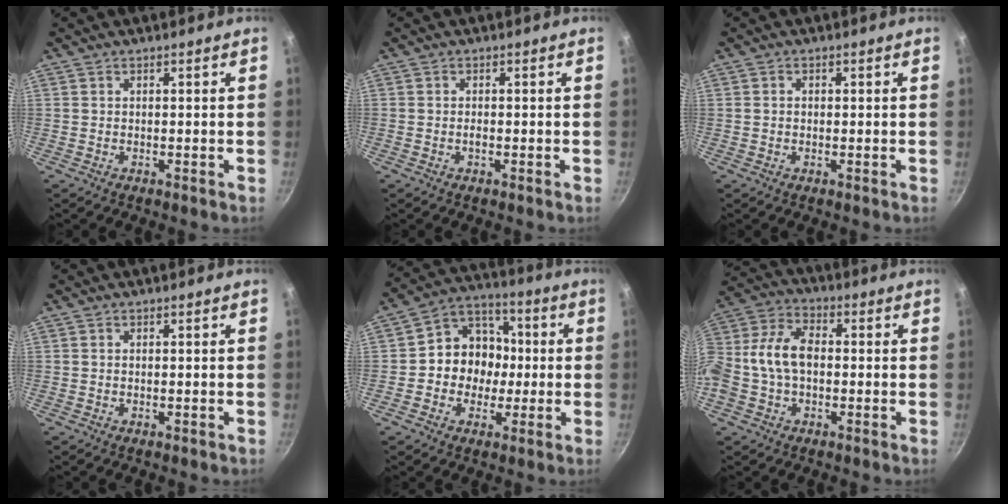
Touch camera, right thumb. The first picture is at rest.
{"total": 0.9, "force": [-0.4, 0.5, 0.7], "torque": [-0.013, 0.005, -0.007]}
{"total": 0.9, "force": [0.0, 0.7, 0.5], "torque": [-0.007, 0.005, -0.001]}
{"total": 0.0}
{"total": 11.7, "force": [-0.8, 10.3, 5.6], "torque": [-0.039, 0.029, -0.033]}
{"total": 11.5, "force": [-0.7, 7.9, 8.3], "torque": [-0.143, 0.036, -0.032]}